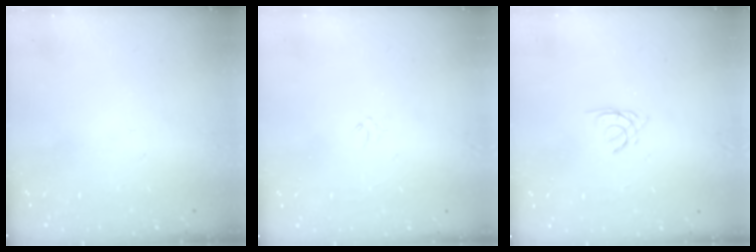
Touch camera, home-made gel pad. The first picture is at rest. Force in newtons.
{"total": 0.9, "press": 0.8, "slide": 0.4}
{"total": 1.4, "press": 1.3, "slide": 0.3}